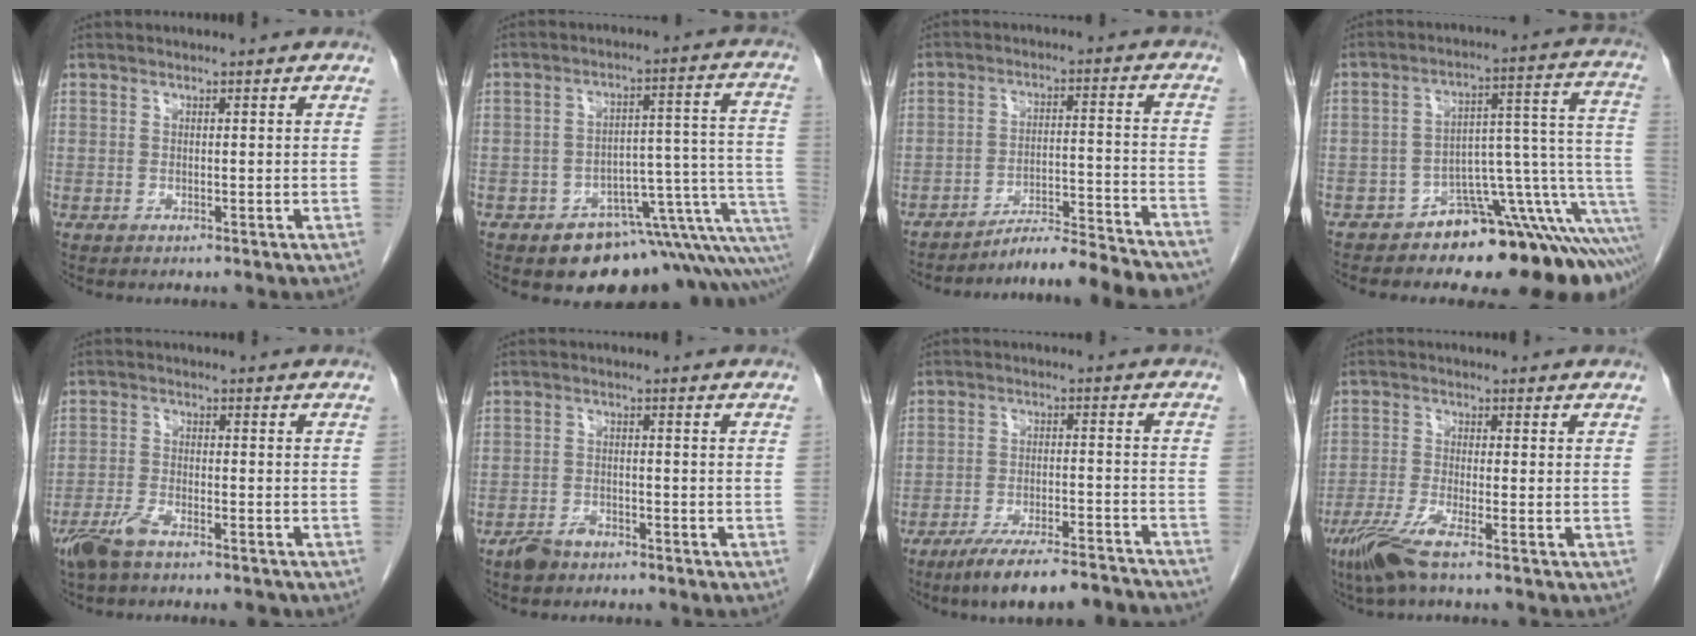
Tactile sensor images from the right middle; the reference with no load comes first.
{"total": 15.2, "force": [-8.4, 6.3, 11.1], "torque": [-0.050, 0.078, -0.100]}
{"total": 15.3, "force": [-14.6, -0.3, 4.6], "torque": [-0.047, 0.002, -0.205]}
{"total": 14.1, "force": [-9.7, 3.5, 9.7], "torque": [-0.038, 0.081, -0.131]}
{"total": 6.5, "force": [-5.2, 1.6, 3.5], "torque": [-0.068, -0.007, -0.091]}
{"total": 3.1, "force": [-2.4, 1.5, 1.2], "torque": [-0.026, 0.001, -0.037]}
{"total": 14.7, "force": [-13.0, 1.1, 6.6], "torque": [-0.094, -0.001, -0.191]}
{"total": 5.5, "force": [-3.6, 0.0, 4.1], "torque": [-0.089, -0.016, -0.076]}